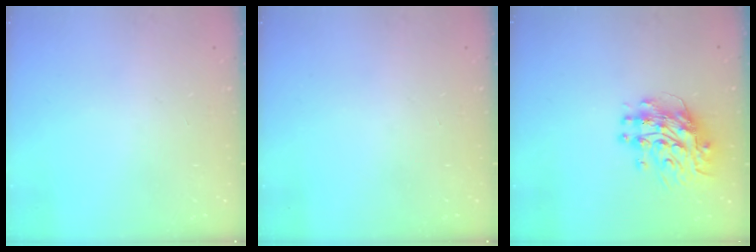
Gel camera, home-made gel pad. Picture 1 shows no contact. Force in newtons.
{"total": 0.0}
{"total": 12.5, "press": 12.5, "slide": 1.1}